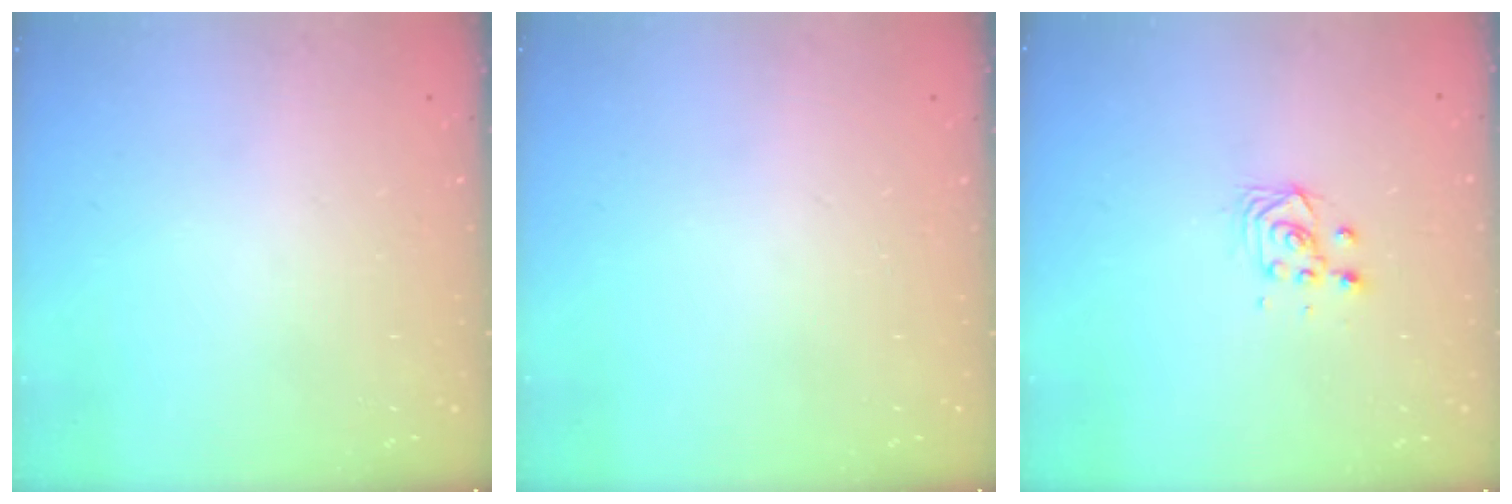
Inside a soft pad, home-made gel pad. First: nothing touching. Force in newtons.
{"total": 0.0}
{"total": 4.3, "press": 4.3, "slide": 0.6}